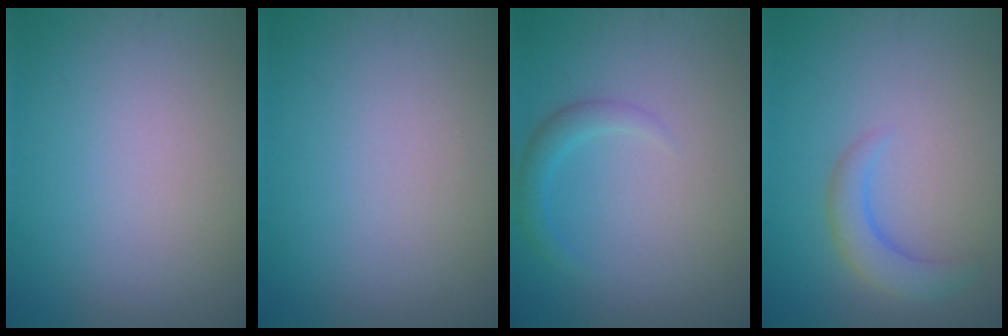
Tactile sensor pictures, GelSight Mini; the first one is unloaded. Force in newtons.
{"total": 0.0}
{"total": 1.6, "press": 1.6, "slide": 0.1}
{"total": 2.6, "press": 2.5, "slide": 0.3}